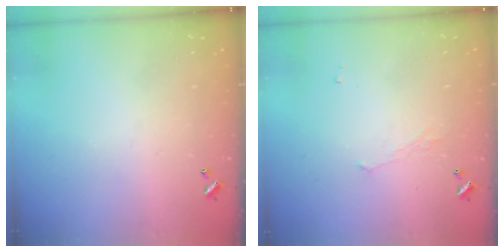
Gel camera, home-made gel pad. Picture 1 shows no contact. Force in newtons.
{"total": 1.1, "press": 0.8, "slide": 0.7}